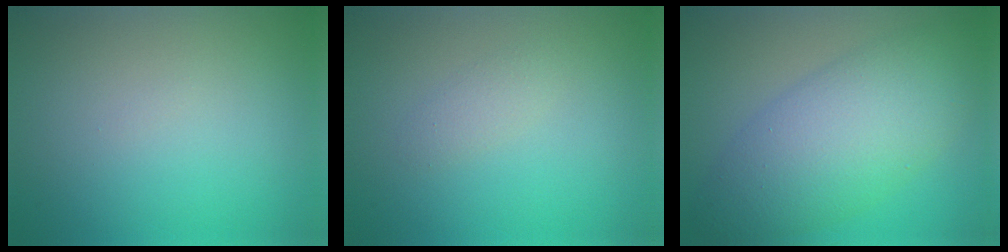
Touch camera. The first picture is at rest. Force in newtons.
{"total": 1.2, "press": 1.2, "slide": 0.0}
{"total": 8.2, "press": 8.2, "slide": 0.2}